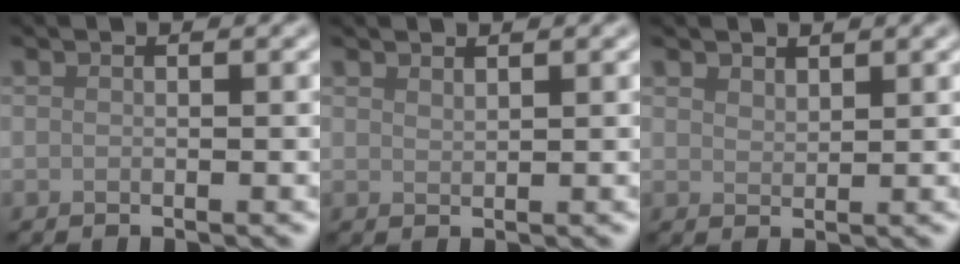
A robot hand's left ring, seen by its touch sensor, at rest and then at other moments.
{"total": 0.9, "force": [0.9, 0.0, 0.1], "torque": [0.002, 0.000, 0.016]}
{"total": 1.4, "force": [1.3, 0.5, 0.3], "torque": [-0.008, 0.001, 0.026]}